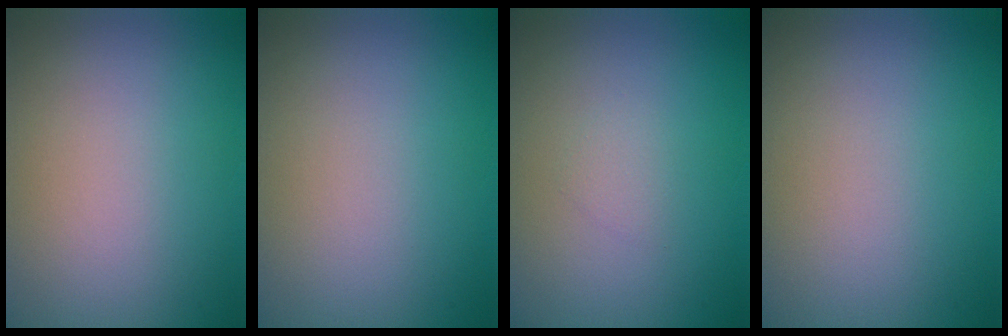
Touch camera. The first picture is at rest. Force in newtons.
{"total": 0.0}
{"total": 0.8, "press": 0.8, "slide": 0.1}
{"total": 0.0}